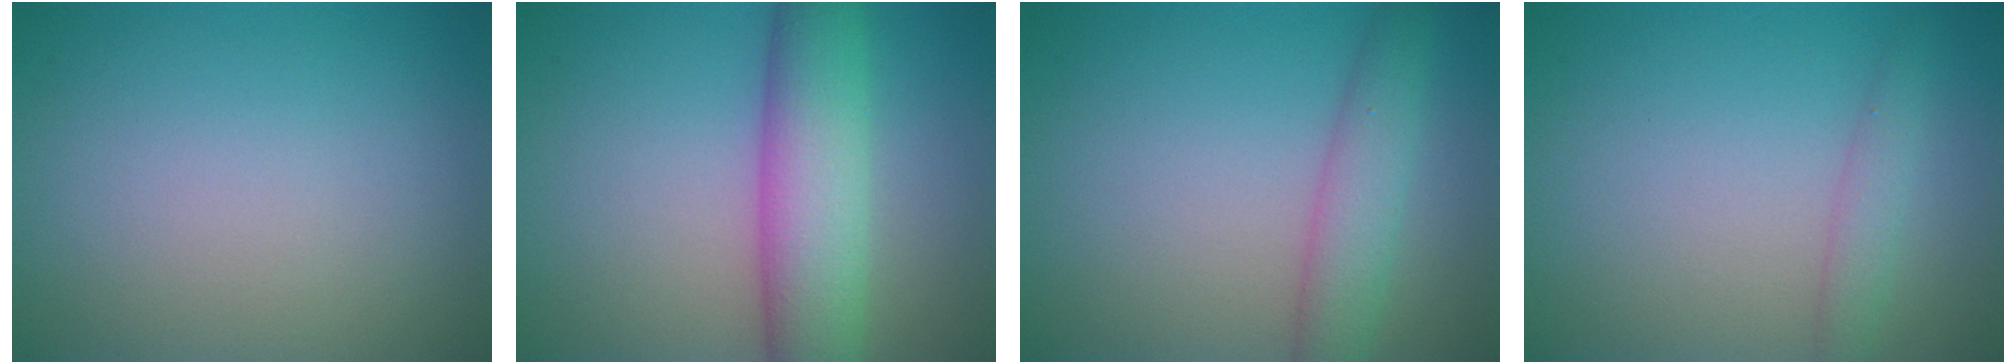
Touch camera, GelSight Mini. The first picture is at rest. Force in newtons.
{"total": 7.3, "press": 7.2, "slide": 0.5}
{"total": 3.5, "press": 3.5, "slide": 0.1}
{"total": 1.7, "press": 1.7, "slide": 0.0}